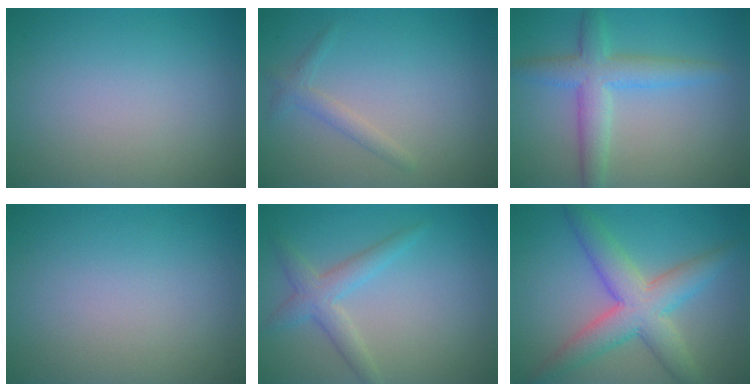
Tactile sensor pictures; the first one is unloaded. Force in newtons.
{"total": 1.5, "press": 1.4, "slide": 0.1}
{"total": 4.5, "press": 4.5, "slide": 0.1}
{"total": 0.0}
{"total": 2.8, "press": 2.8, "slide": 0.1}
{"total": 6.4, "press": 6.4, "slide": 0.4}